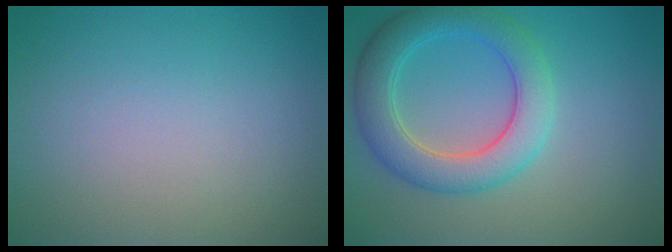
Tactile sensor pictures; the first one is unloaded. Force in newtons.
{"total": 5.5, "press": 5.5, "slide": 0.5}